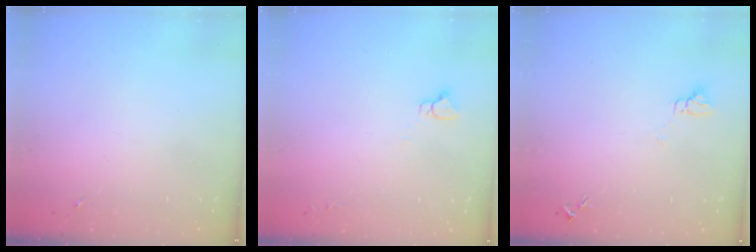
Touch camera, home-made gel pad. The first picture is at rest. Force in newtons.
{"total": 2.9, "press": 2.9, "slide": 0.2}
{"total": 4.1, "press": 4.1, "slide": 0.3}